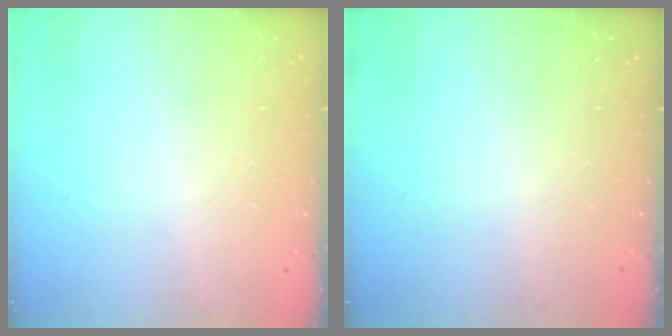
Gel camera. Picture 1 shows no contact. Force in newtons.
{"total": 0.0}